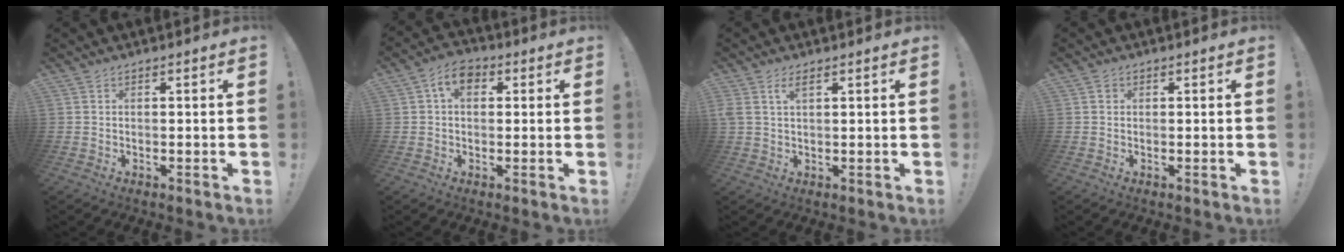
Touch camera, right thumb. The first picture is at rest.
{"total": 7.0, "force": [1.9, 4.6, 4.9], "torque": [-0.074, 0.009, 0.036]}
{"total": 3.6, "force": [1.7, 1.4, 2.8], "torque": [-0.049, -0.001, 0.031]}
{"total": 0.8, "force": [0.2, 0.8, 0.2], "torque": [-0.003, 0.003, 0.002]}